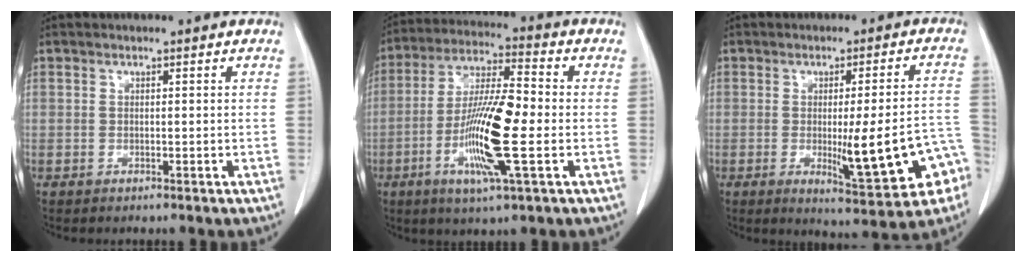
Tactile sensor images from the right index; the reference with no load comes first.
{"total": 13.9, "force": [-3.3, 1.1, 13.4], "torque": [-0.263, -0.010, -0.065]}
{"total": 13.8, "force": [-4.1, 1.8, 13.1], "torque": [-0.150, 0.006, -0.041]}